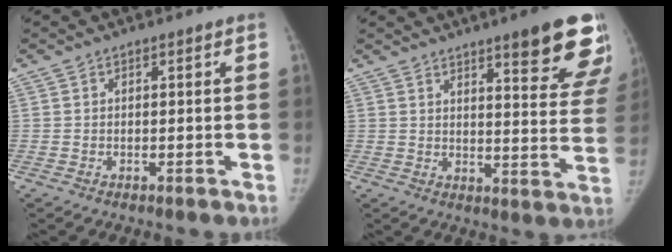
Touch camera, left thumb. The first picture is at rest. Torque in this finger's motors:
{"motor_torque": [1.15, 0.41, 1.54, -0.97, 0.20]}